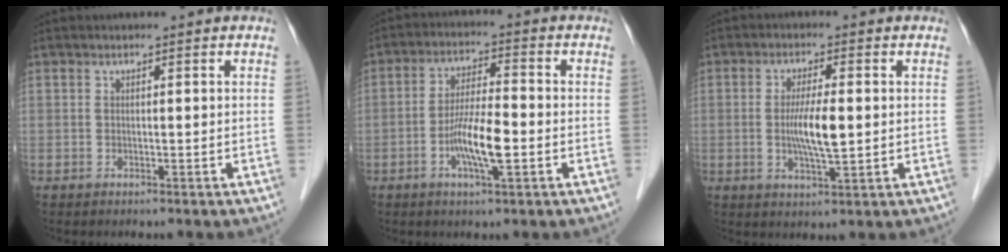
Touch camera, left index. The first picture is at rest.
{"total": 7.8, "force": [-2.7, 1.2, 7.3], "torque": [-0.142, -0.008, -0.054]}
{"total": 6.2, "force": [-0.5, 0.9, 6.2], "torque": [-0.120, -0.012, -0.011]}